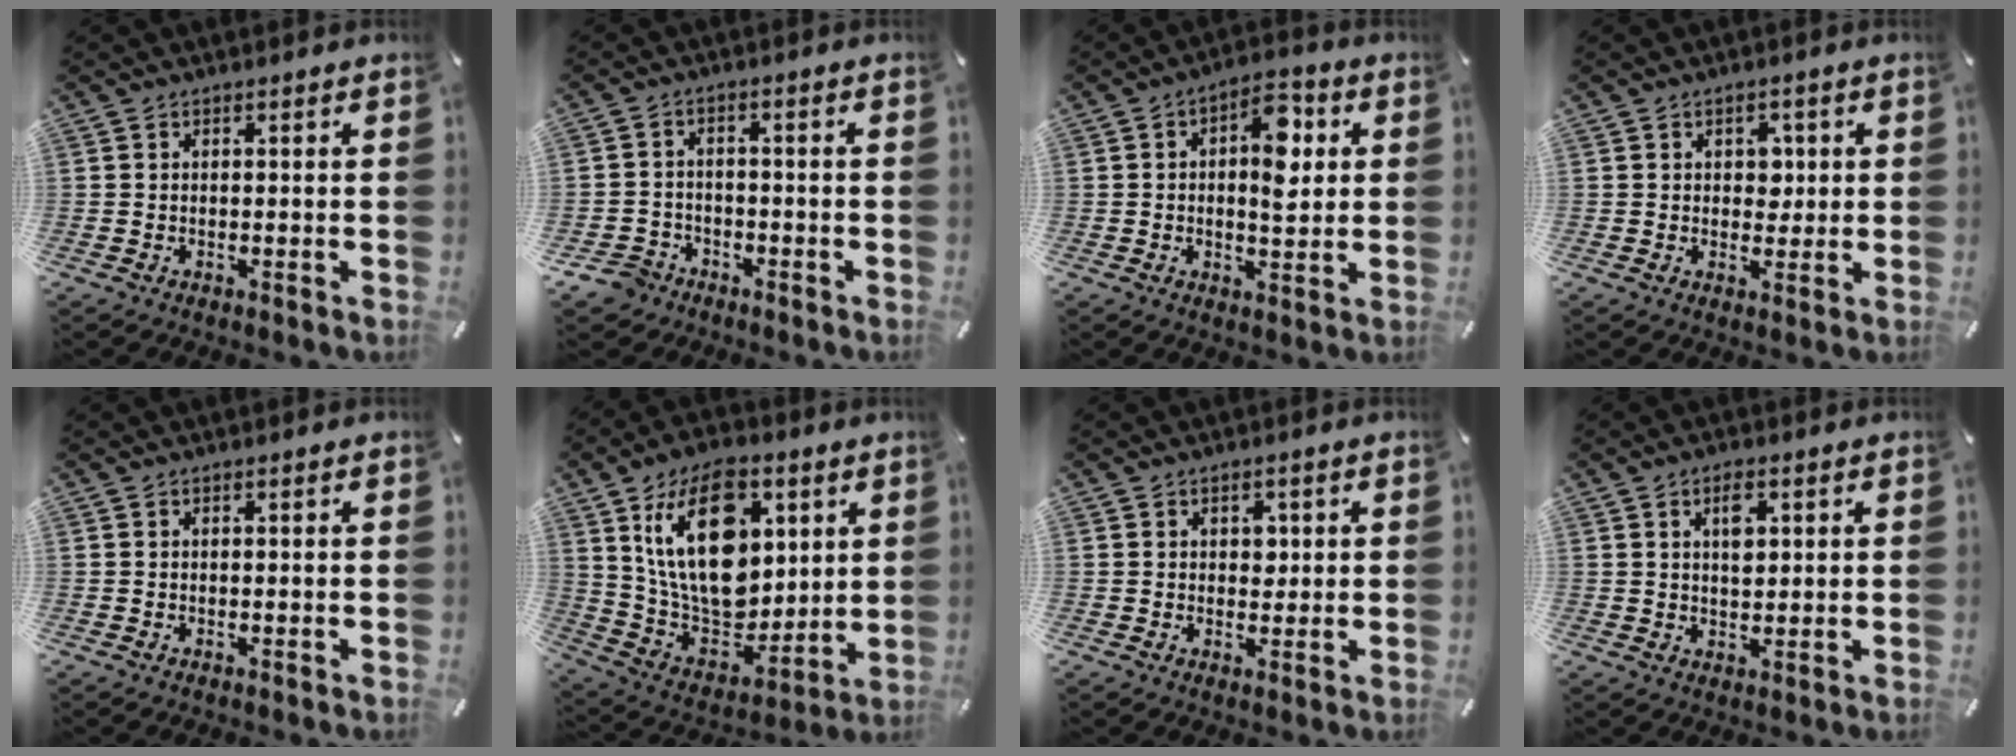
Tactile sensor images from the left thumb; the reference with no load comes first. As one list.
[{"total": 5.1, "force": [-3.5, 3.5, 1.2], "torque": [-0.037, 0.015, -0.069]}, {"total": 10.0, "force": [1.7, 5.2, 8.4], "torque": [-0.109, -0.003, 0.023]}, {"total": 3.9, "force": [0.7, 3.2, 2.1], "torque": [-0.015, -0.005, 0.002]}, {"total": 0.0}, {"total": 22.5, "force": [7.8, 14.8, 15.1], "torque": [-0.293, -0.045, 0.132]}, {"total": 2.8, "force": [0.6, 2.3, 1.5], "torque": [-0.009, -0.003, 0.002]}, {"total": 4.6, "force": [1.7, 2.5, 3.4], "torque": [-0.051, -0.003, 0.022]}]